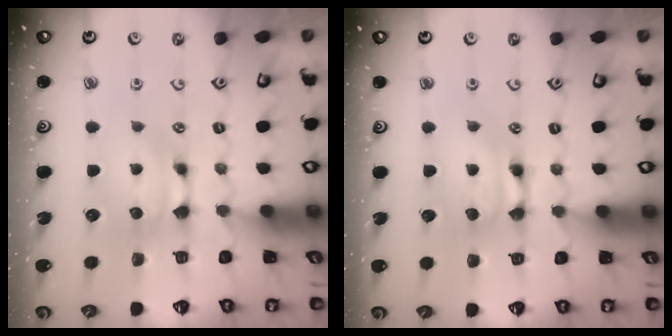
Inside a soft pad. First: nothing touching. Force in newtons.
{"total": 2.2, "press": 2.2, "slide": 0.1}